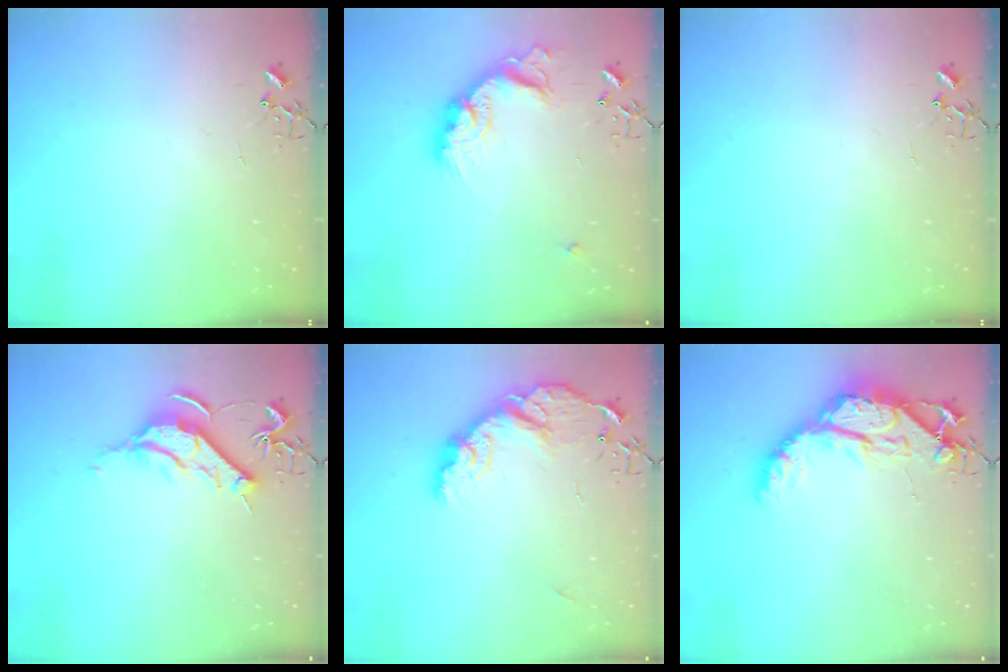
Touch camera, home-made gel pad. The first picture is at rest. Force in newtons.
{"total": 17.5, "press": 17.5, "slide": 1.1}
{"total": 0.0}
{"total": 10.4, "press": 10.4, "slide": 0.2}
{"total": 14.5, "press": 14.5, "slide": 0.6}
{"total": 15.7, "press": 15.6, "slide": 1.5}